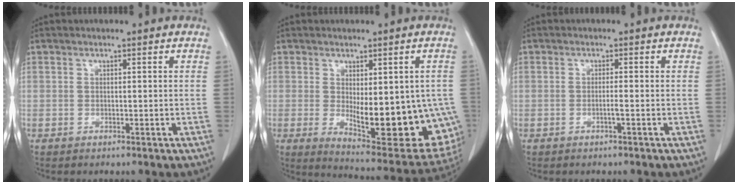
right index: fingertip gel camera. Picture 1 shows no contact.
{"total": 18.1, "force": [-2.9, 6.4, 16.7], "torque": [-0.159, -0.014, -0.014]}
{"total": 1.1, "force": [-0.4, -0.2, 0.9], "torque": [-0.017, 0.000, -0.008]}